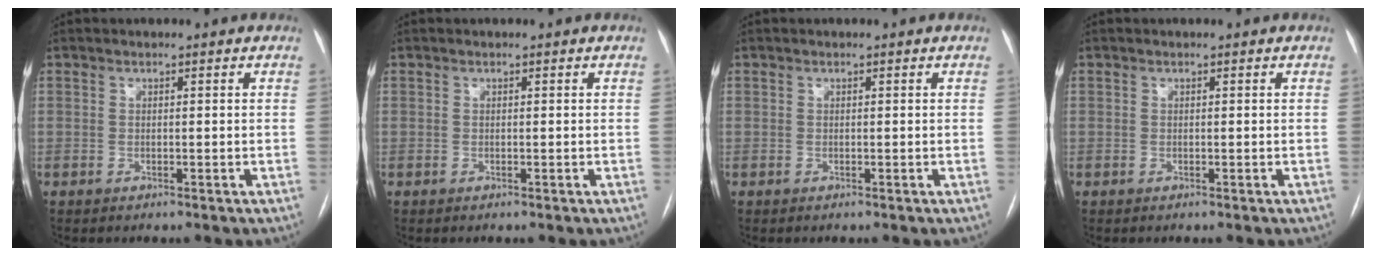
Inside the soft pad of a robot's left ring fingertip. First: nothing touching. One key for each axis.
{"total": 0.0}
{"total": 0.0}
{"total": 0.0}